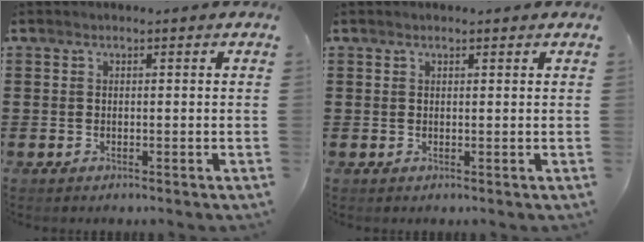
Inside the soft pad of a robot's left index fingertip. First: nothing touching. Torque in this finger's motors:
{"motor_torque": [2.14, 0.00, -0.02, -0.03]}